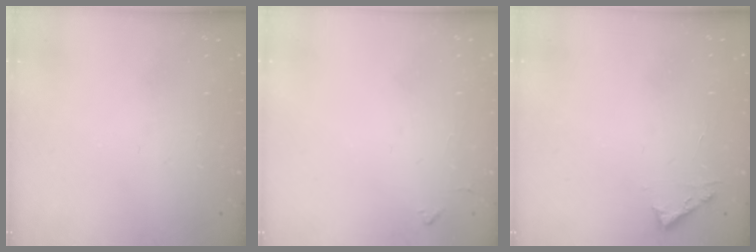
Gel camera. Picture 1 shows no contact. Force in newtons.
{"total": 4.1, "press": 4.0, "slide": 0.6}
{"total": 4.5, "press": 4.4, "slide": 0.5}